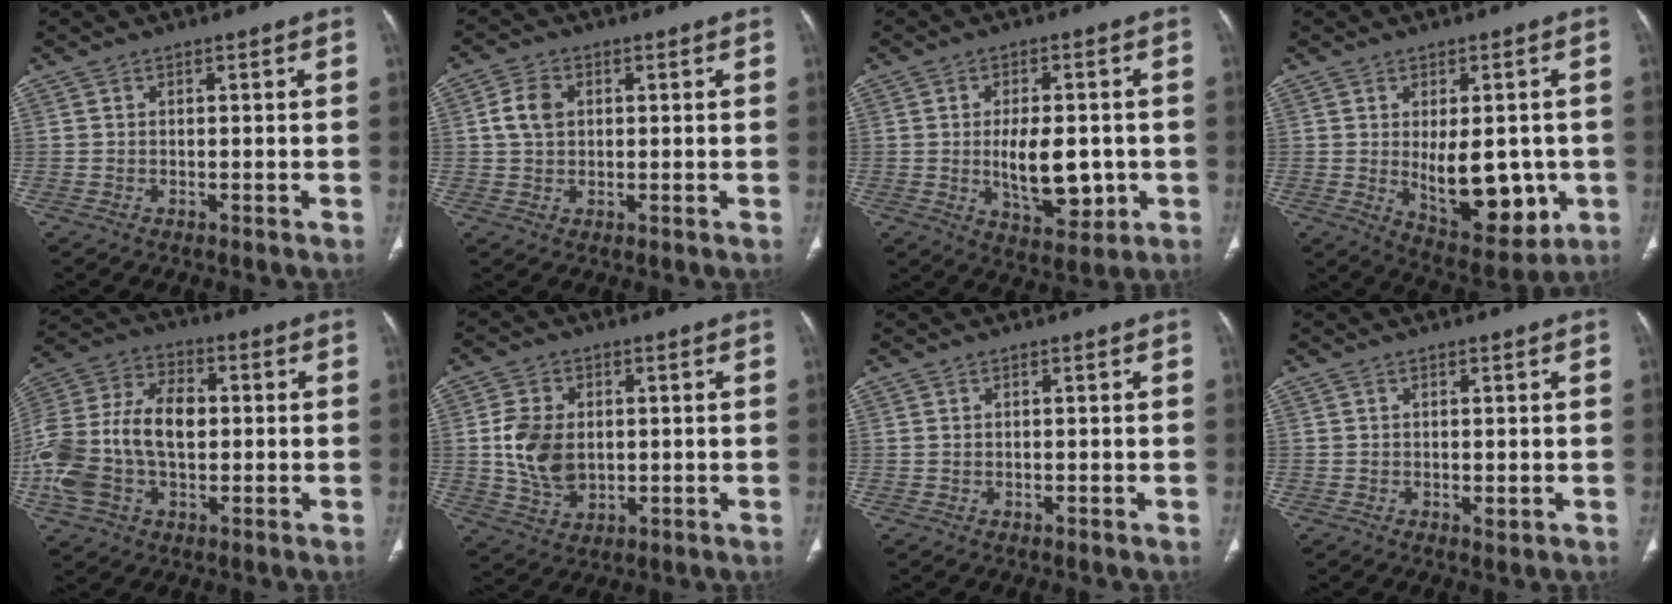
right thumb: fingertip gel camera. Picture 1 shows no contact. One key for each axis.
{"total": 4.8, "fx": 0.9, "fy": 3.5, "fz": 3.1, "tx": -0.057, "ty": 0.004, "tz": 0.015}
{"total": 11.1, "fx": -1.3, "fy": 5.7, "fz": 9.4, "tx": -0.125, "ty": -0.005, "tz": -0.006}
{"total": 13.7, "fx": -1.9, "fy": 7.1, "fz": 11.6, "tx": -0.125, "ty": -0.016, "tz": -0.003}
{"total": 19.5, "fx": -0.9, "fy": 12.6, "fz": 14.9, "tx": -0.323, "ty": 0.026, "tz": -0.016}
{"total": 9.8, "fx": 0.4, "fy": 7.0, "fz": 6.8, "tx": -0.114, "ty": -0.005, "tz": 0.015}
{"total": 0.0}
{"total": 1.1, "fx": -0.2, "fy": 0.6, "fz": 0.9, "tx": -0.012, "ty": -0.004, "tz": -0.002}